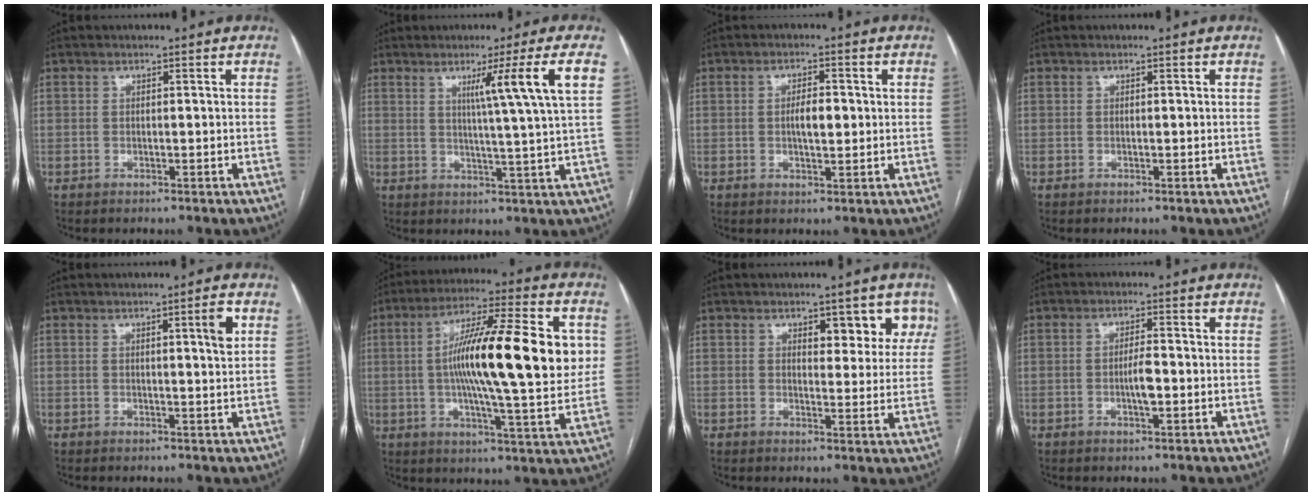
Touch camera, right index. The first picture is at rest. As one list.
[{"total": 8.8, "force": [3.2, -3.0, 7.6], "torque": [-0.121, -0.010, 0.056]}, {"total": 3.7, "force": [0.2, 1.3, 3.5], "torque": [-0.061, 0.004, 0.005]}, {"total": 0.0}, {"total": 2.8, "force": [1.1, -0.3, 2.6], "torque": [-0.038, -0.005, 0.015]}, {"total": 20.9, "force": [2.4, 2.5, 20.6], "torque": [-0.333, 0.017, 0.029]}, {"total": 5.7, "force": [3.3, 2.9, 3.7], "torque": [-0.021, 0.005, 0.037]}, {"total": 3.3, "force": [-0.7, 0.7, 3.2], "torque": [-0.059, 0.000, -0.010]}]